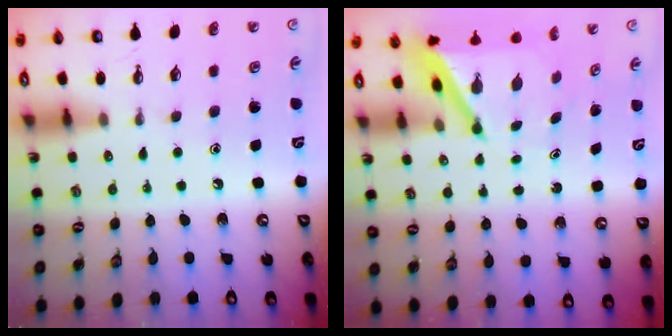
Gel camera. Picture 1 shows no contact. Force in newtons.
{"total": 5.1, "press": 5.1, "slide": 0.4}